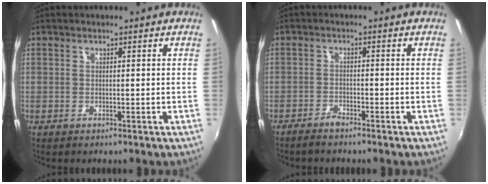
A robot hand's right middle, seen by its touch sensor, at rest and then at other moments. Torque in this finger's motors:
{"motor_torque": [-0.18, -0.18, -0.08, 0.00]}